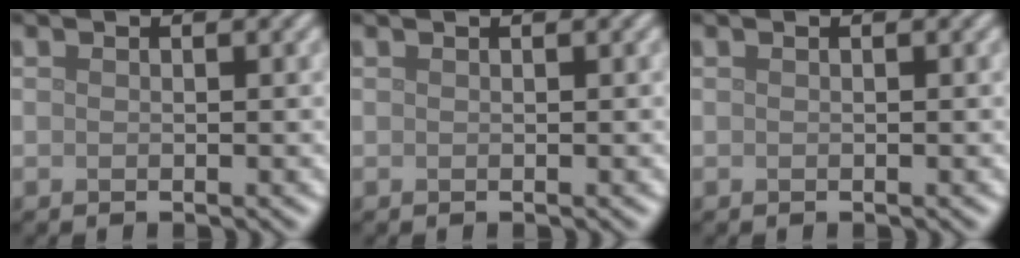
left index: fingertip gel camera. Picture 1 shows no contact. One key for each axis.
{"total": 0.6, "fx": 0.4, "fy": 0.2, "fz": 0.5, "tx": -0.005, "ty": 0.007, "tz": 0.003}
{"total": 0.0}